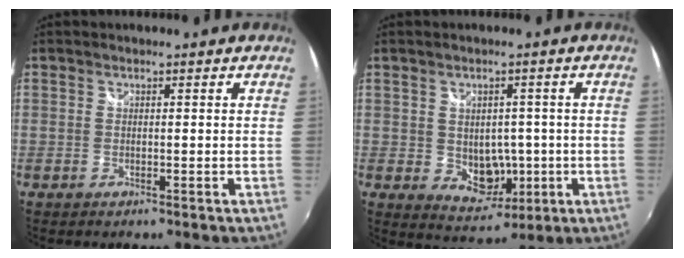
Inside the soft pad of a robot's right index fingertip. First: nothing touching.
{"total": 7.3, "force": [-0.7, 6.0, 4.1], "torque": [-0.074, -0.005, 0.007]}